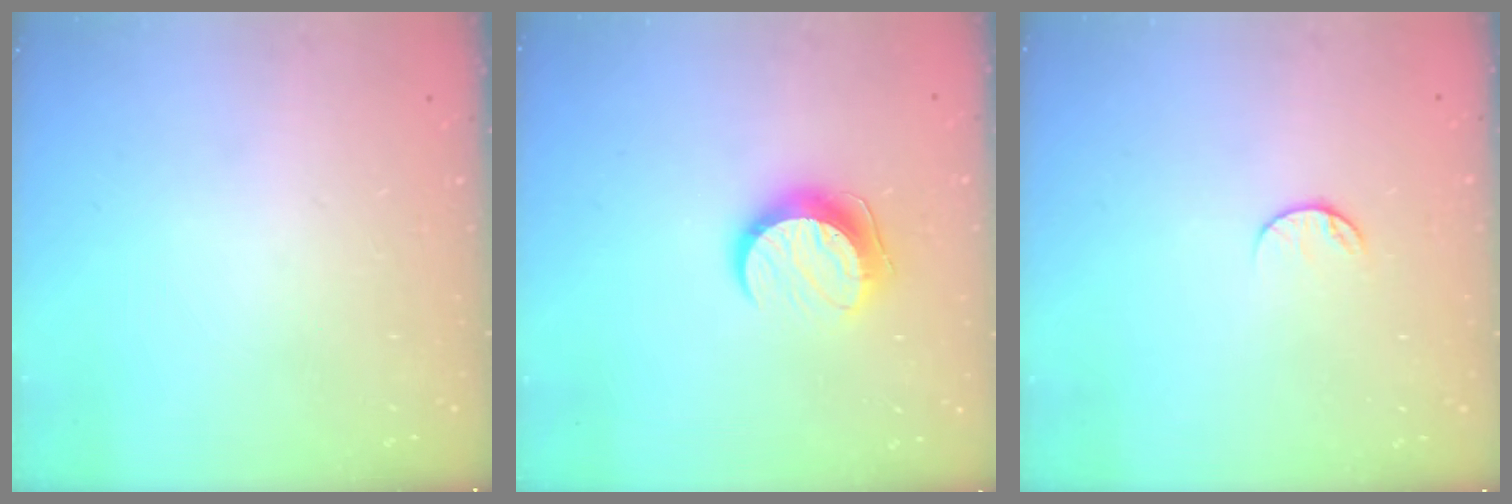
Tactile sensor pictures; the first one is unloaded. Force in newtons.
{"total": 9.8, "press": 9.8, "slide": 0.6}
{"total": 6.1, "press": 6.1, "slide": 0.7}